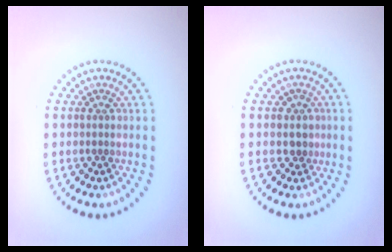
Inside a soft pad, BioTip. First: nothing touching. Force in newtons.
{"total": 1.4, "press": 1.1, "slide": 0.8}